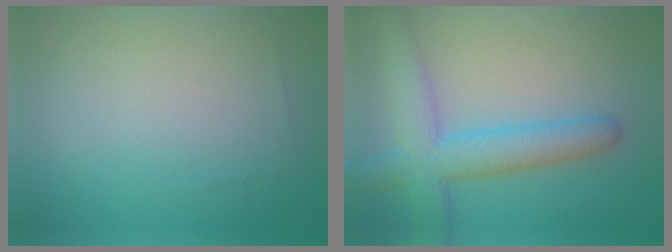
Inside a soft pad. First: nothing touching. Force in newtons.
{"total": 6.2, "press": 6.2, "slide": 0.3}